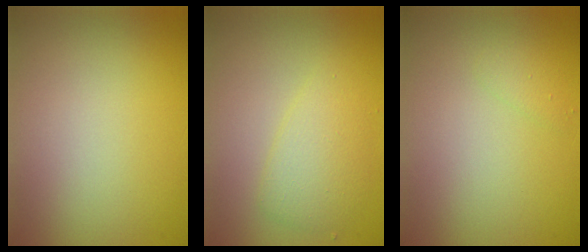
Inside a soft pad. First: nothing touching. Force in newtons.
{"total": 2.7, "press": 2.7, "slide": 0.0}
{"total": 0.8, "press": 0.8, "slide": 0.0}